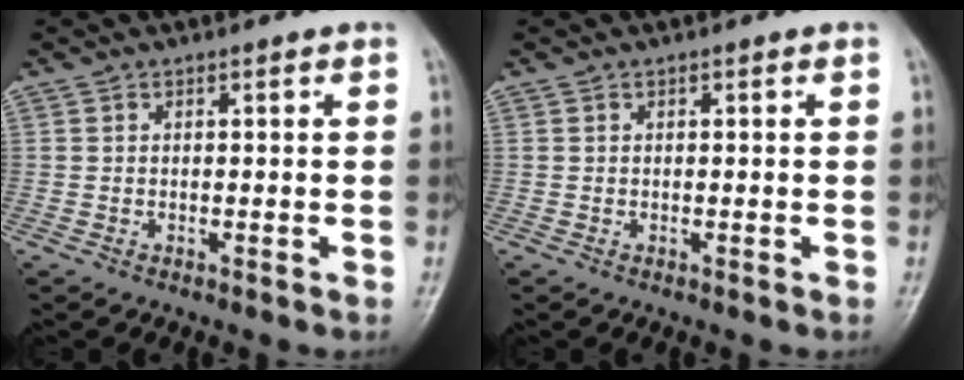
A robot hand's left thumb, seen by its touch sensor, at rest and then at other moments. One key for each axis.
{"total": 0.0}